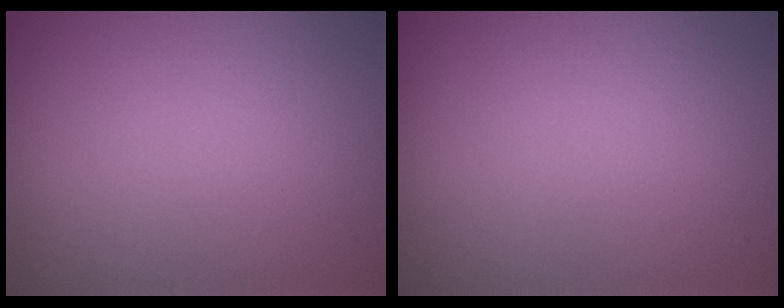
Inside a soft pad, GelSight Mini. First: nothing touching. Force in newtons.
{"total": 0.0}